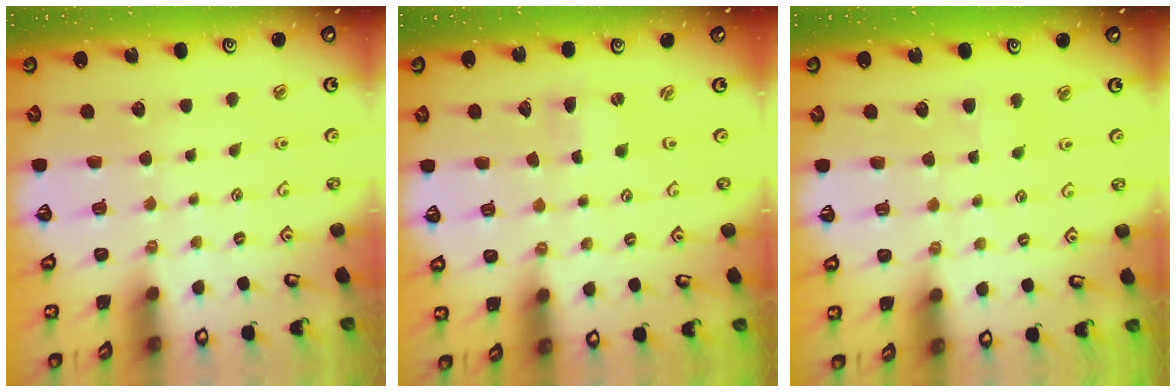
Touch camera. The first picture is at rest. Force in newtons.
{"total": 0.7, "press": 0.7, "slide": 0.2}
{"total": 3.0, "press": 3.0, "slide": 0.3}